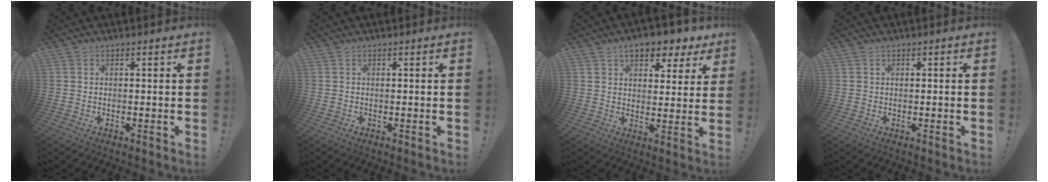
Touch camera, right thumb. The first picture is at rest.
{"total": 0.0}
{"total": 8.7, "force": [5.5, 4.4, 5.2], "torque": [-0.064, -0.033, 0.095]}
{"total": 0.0}